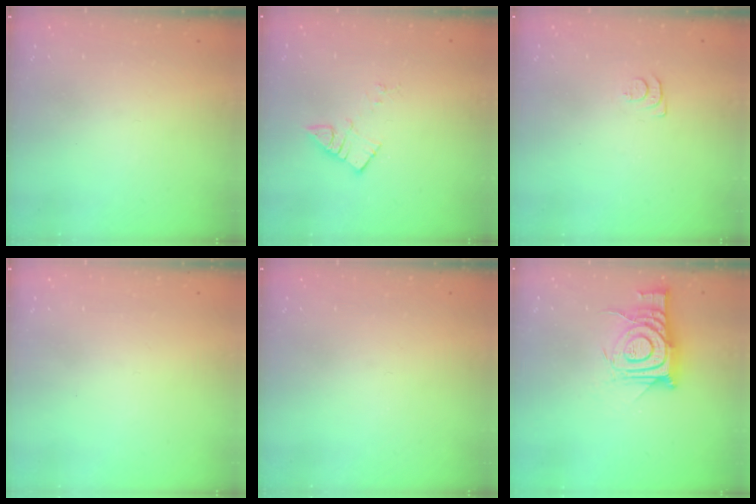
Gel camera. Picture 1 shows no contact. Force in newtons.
{"total": 5.0, "press": 5.0, "slide": 0.4}
{"total": 4.6, "press": 4.6, "slide": 0.6}
{"total": 1.7, "press": 1.6, "slide": 0.1}
{"total": 0.0}
{"total": 12.7, "press": 12.6, "slide": 1.1}